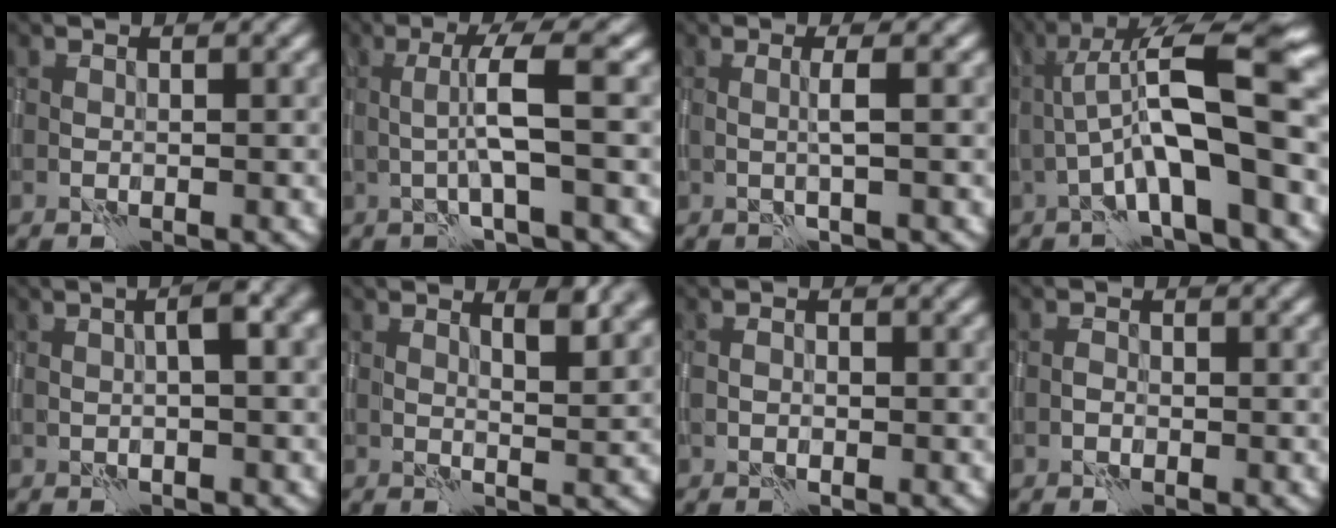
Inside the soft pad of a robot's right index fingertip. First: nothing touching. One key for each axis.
{"total": 3.9, "fx": -0.2, "fy": 0.3, "fz": 3.9, "tx": -0.067, "ty": 0.007, "tz": -0.005}
{"total": 1.5, "fx": -0.2, "fy": 0.1, "fz": 1.5, "tx": -0.029, "ty": 0.002, "tz": -0.006}
{"total": 10.6, "fx": -0.8, "fy": 2.5, "fz": 10.3, "tx": -0.175, "ty": 0.026, "tz": -0.016}
{"total": 3.9, "fx": 0.4, "fy": 1.0, "fz": 3.7, "tx": -0.058, "ty": 0.013, "tz": 0.005}
{"total": 3.2, "fx": 1.8, "fy": 0.9, "fz": 2.5, "tx": -0.033, "ty": -0.001, "tz": 0.027}
{"total": 1.1, "fx": -0.4, "fy": 0.8, "fz": 0.7, "tx": -0.012, "ty": -0.001, "tz": -0.003}
{"total": 0.8, "fx": -0.5, "fy": 0.6, "fz": 0.3, "tx": -0.004, "ty": 0.000, "tz": -0.010}